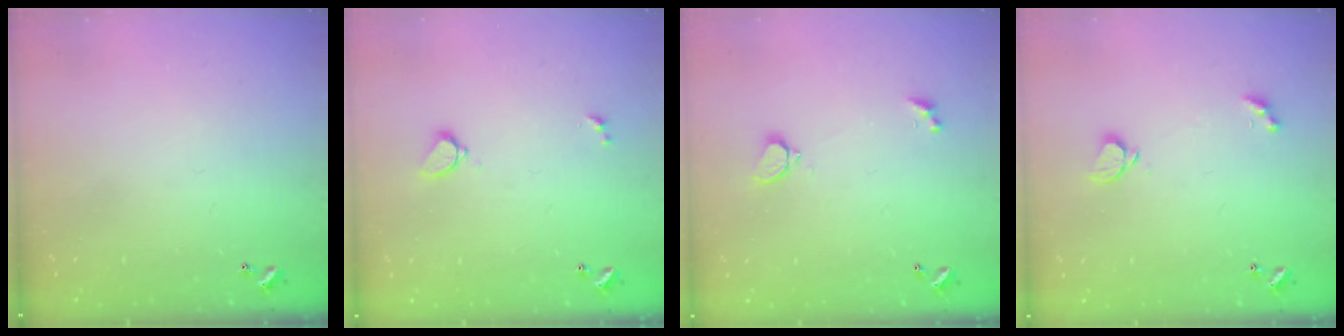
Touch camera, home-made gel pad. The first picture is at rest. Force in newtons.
{"total": 3.0, "press": 2.4, "slide": 1.8}
{"total": 1.6, "press": 1.5, "slide": 0.5}
{"total": 1.4, "press": 1.4, "slide": 0.3}